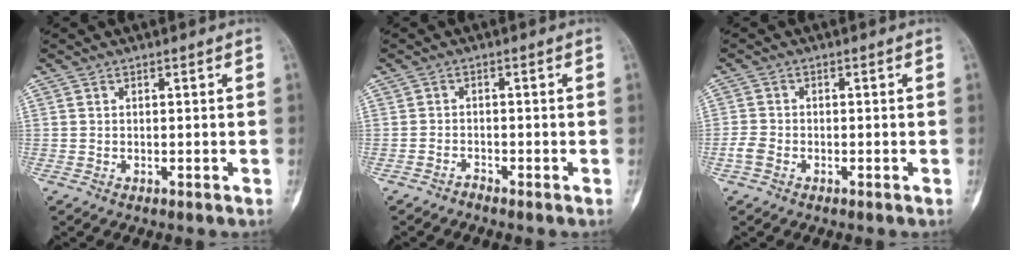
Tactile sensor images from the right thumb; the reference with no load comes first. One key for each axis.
{"total": 1.1, "fx": -1.0, "fy": 0.2, "fz": -0.3, "tx": 0.006, "ty": -0.001, "tz": -0.024}
{"total": 1.6, "fx": -0.9, "fy": 1.0, "fz": 0.8, "tx": -0.021, "ty": 0.000, "tz": -0.020}